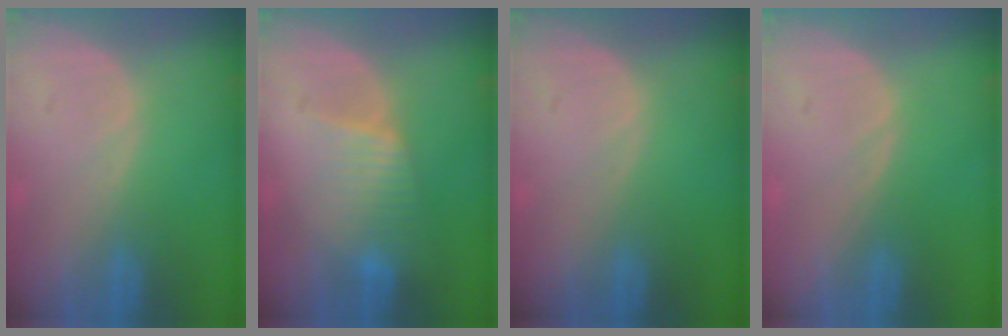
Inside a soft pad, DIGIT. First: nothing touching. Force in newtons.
{"total": 4.5, "press": 4.5, "slide": 0.5}
{"total": 0.0}
{"total": 0.0}